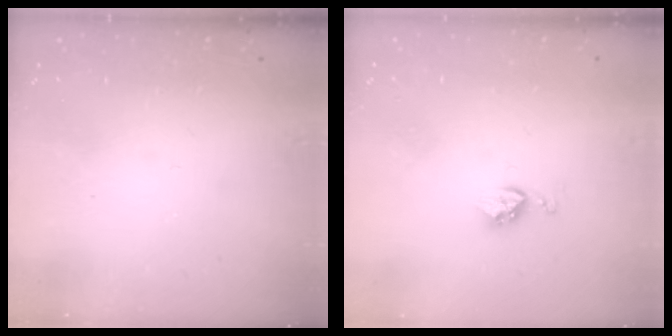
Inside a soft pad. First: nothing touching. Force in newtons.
{"total": 4.1, "press": 4.0, "slide": 0.6}